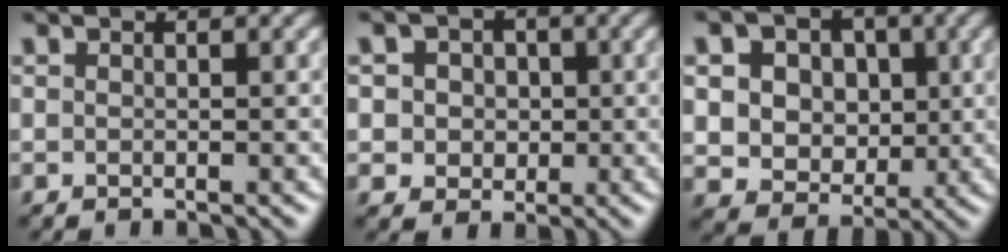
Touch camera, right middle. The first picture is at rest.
{"total": 3.7, "force": [0.6, 3.3, 1.5], "torque": [-0.016, 0.013, -0.001]}
{"total": 8.6, "force": [2.3, 7.1, 4.3], "torque": [-0.089, 0.021, 0.037]}